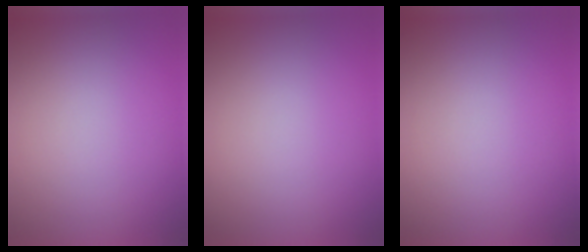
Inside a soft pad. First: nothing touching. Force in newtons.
{"total": 0.0}
{"total": 0.0}